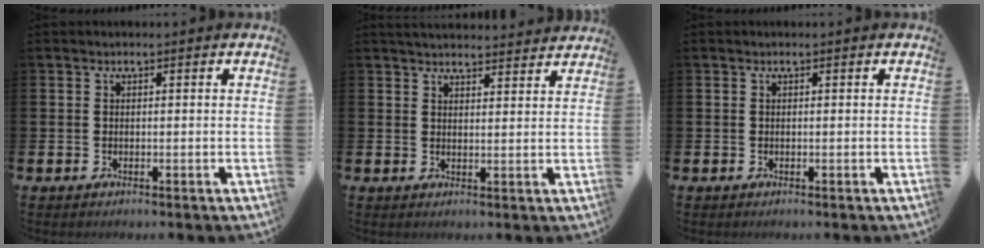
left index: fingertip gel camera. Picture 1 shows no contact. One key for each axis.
{"total": 3.8, "fx": 3.7, "fy": 0.4, "fz": 0.4, "tx": -0.005, "ty": -0.022, "tz": 0.066}
{"total": 0.0}